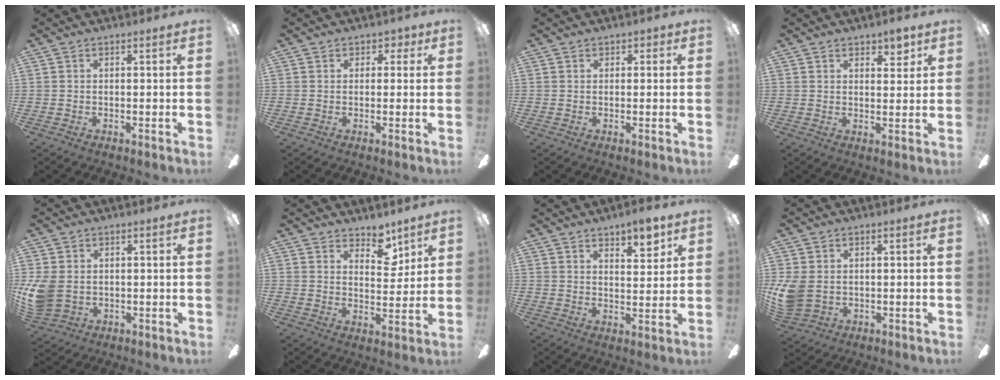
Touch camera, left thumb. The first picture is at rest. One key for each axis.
{"total": 2.1, "fx": 0.7, "fy": 1.8, "fz": 0.9, "tx": -0.001, "ty": 0.002, "tz": 0.009}
{"total": 1.1, "fx": 0.4, "fy": 0.9, "fz": 0.4, "tx": 0.002, "ty": 0.001, "tz": 0.005}
{"total": 4.0, "fx": 2.9, "fy": 1.9, "fz": 2.1, "tx": -0.012, "ty": -0.010, "tz": 0.045}
{"total": 7.9, "fx": 0.2, "fy": 6.2, "fz": 4.9, "tx": -0.119, "ty": 0.005, "tz": 0.005}
{"total": 7.9, "fx": 5.9, "fy": 3.9, "fz": 3.5, "tx": -0.029, "ty": -0.032, "tz": 0.100}
{"total": 5.8, "fx": 4.6, "fy": 1.9, "fz": 3.0, "tx": -0.028, "ty": -0.027, "tz": 0.074}
{"total": 7.3, "fx": 0.4, "fy": 5.7, "fz": 4.5, "tx": -0.106, "ty": 0.005, "tz": 0.009}